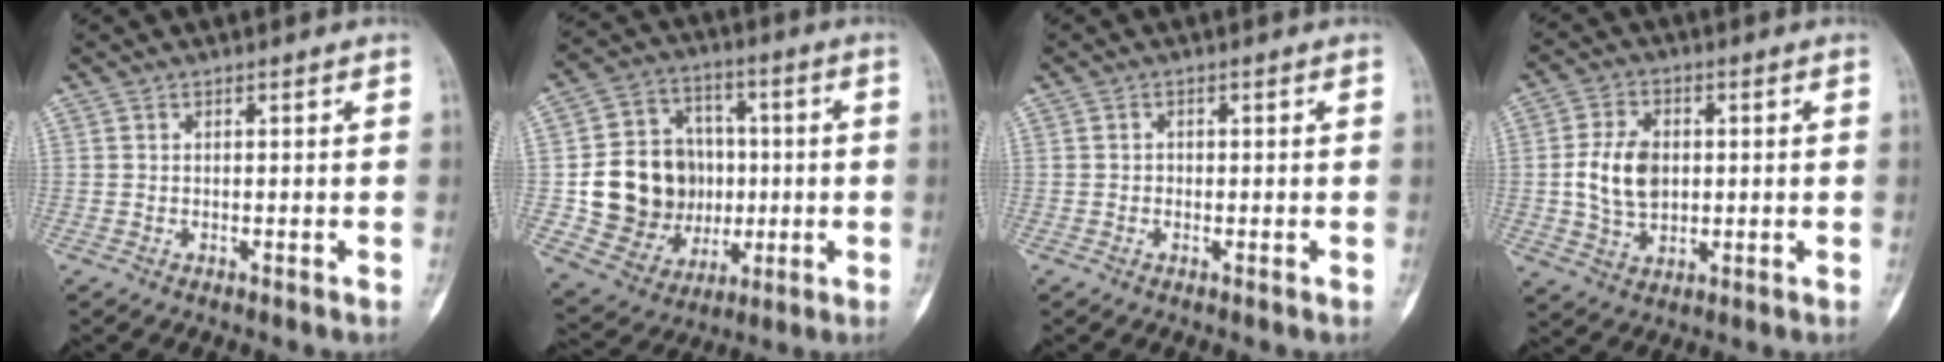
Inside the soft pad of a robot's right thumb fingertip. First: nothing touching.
{"total": 17.9, "force": [-0.7, 15.4, 9.2], "torque": [-0.113, 0.025, 0.010]}
{"total": 0.7, "force": [-0.2, 0.6, 0.1], "torque": [0.006, 0.002, -0.004]}
{"total": 9.4, "force": [0.4, 6.4, 6.8], "torque": [-0.116, 0.002, 0.010]}